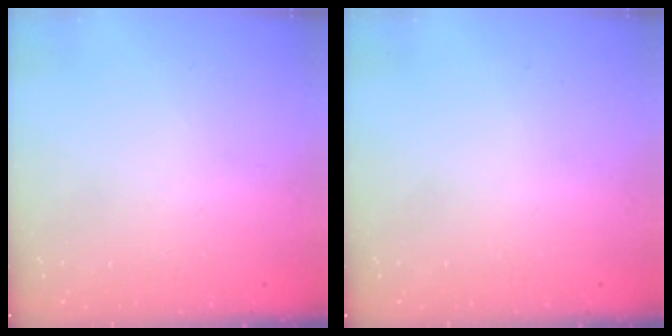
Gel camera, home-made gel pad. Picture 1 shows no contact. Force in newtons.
{"total": 0.0}